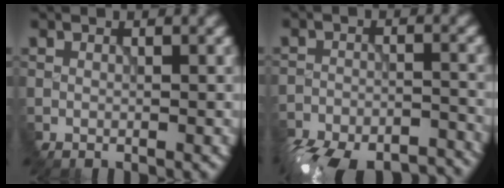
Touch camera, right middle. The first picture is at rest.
{"total": 14.8, "force": [-13.6, 4.5, 3.8], "torque": [-0.061, -0.024, -0.177]}